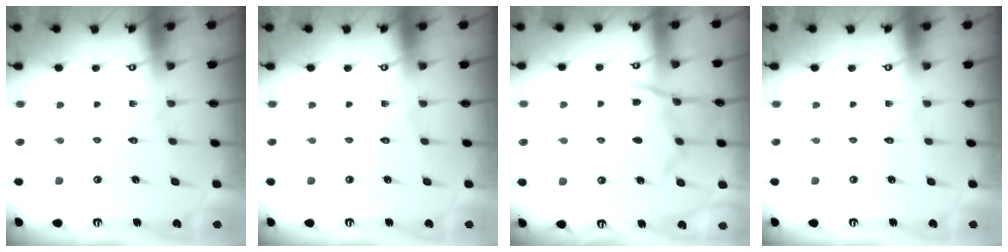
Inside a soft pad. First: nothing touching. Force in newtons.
{"total": 0.0}
{"total": 9.0, "press": 9.0, "slide": 1.0}
{"total": 0.0}